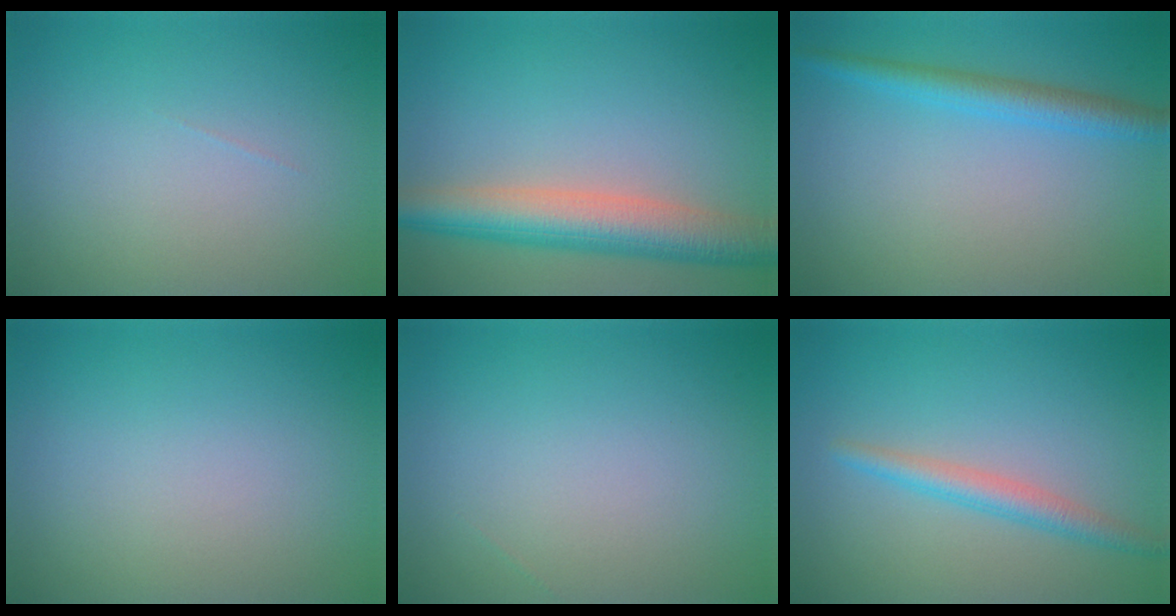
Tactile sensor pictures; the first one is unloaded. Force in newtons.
{"total": 6.9, "press": 6.9, "slide": 0.4}
{"total": 2.9, "press": 2.9, "slide": 0.1}
{"total": 0.0}
{"total": 0.0}
{"total": 2.5, "press": 2.5, "slide": 0.0}